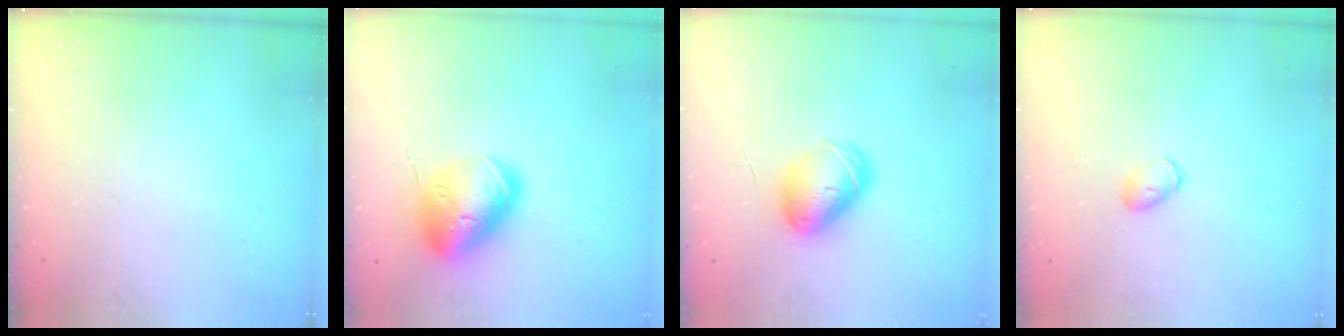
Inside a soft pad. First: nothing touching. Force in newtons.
{"total": 16.2, "press": 16.0, "slide": 2.7}
{"total": 9.1, "press": 9.0, "slide": 1.5}
{"total": 5.5, "press": 5.4, "slide": 1.0}